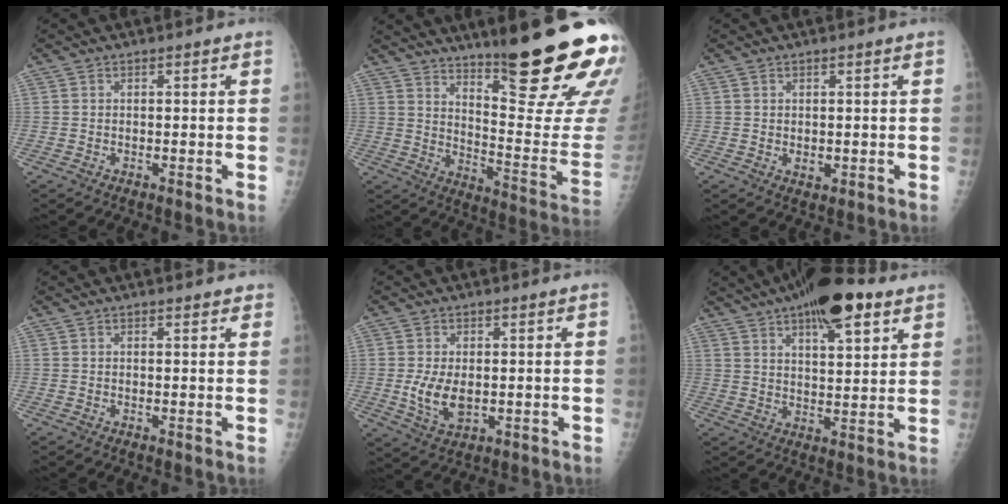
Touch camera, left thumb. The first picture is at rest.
{"total": 25.4, "force": [16.4, 4.0, 19.0], "torque": [-0.236, -0.104, 0.243]}
{"total": 1.8, "force": [0.1, 1.1, 1.4], "torque": [-0.012, -0.008, 0.005]}
{"total": 1.8, "force": [1.5, 0.5, 0.8], "torque": [-0.004, 0.000, 0.015]}
{"total": 6.6, "force": [-0.5, 3.8, 5.4], "torque": [-0.096, -0.015, -0.002]}
{"total": 15.1, "force": [8.8, 5.4, 11.0], "torque": [-0.136, -0.027, 0.133]}